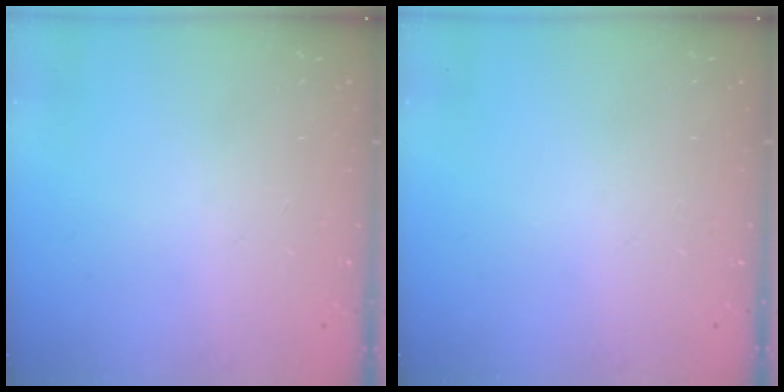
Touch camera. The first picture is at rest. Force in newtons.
{"total": 0.0}